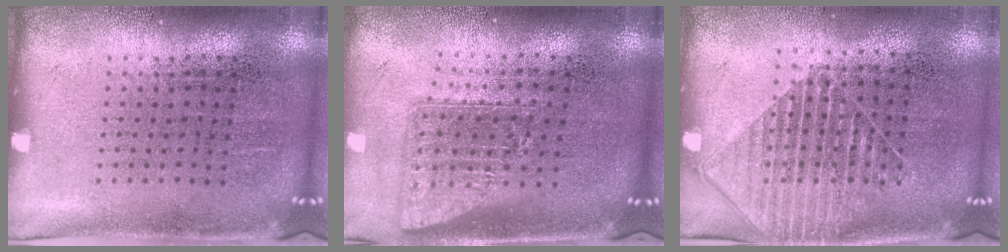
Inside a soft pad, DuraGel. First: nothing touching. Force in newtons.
{"total": 1.6, "press": 1.2, "slide": 1.0}
{"total": 1.4, "press": 1.2, "slide": 0.8}